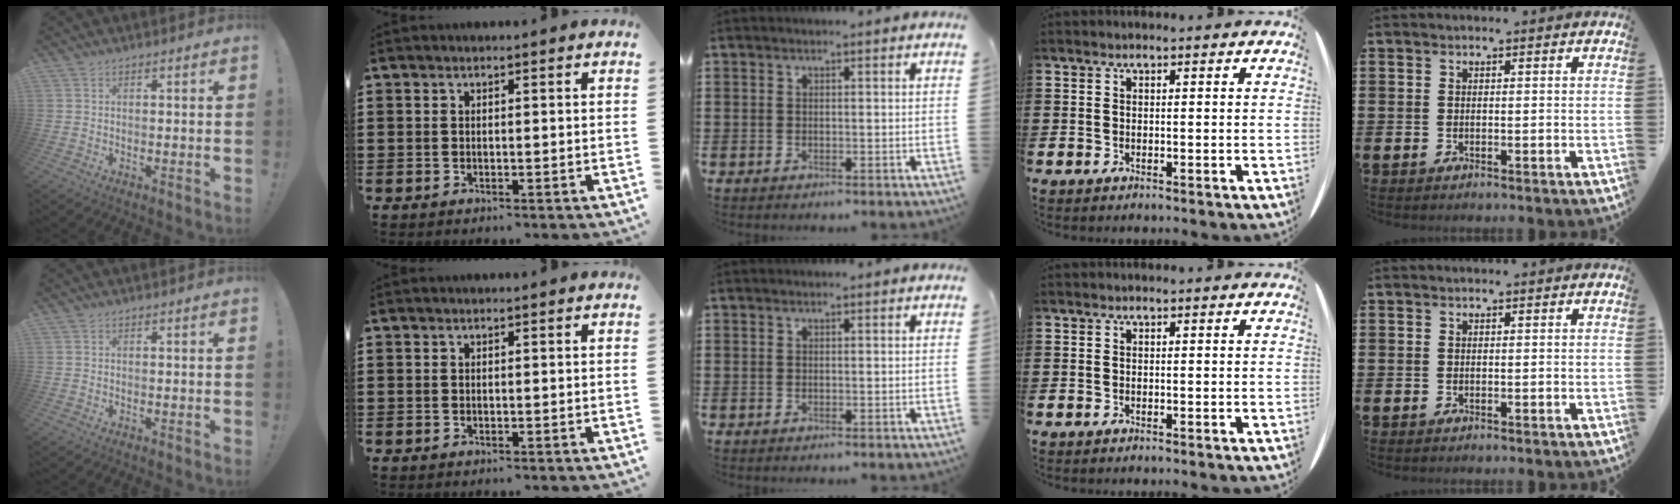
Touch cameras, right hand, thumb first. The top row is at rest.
{}